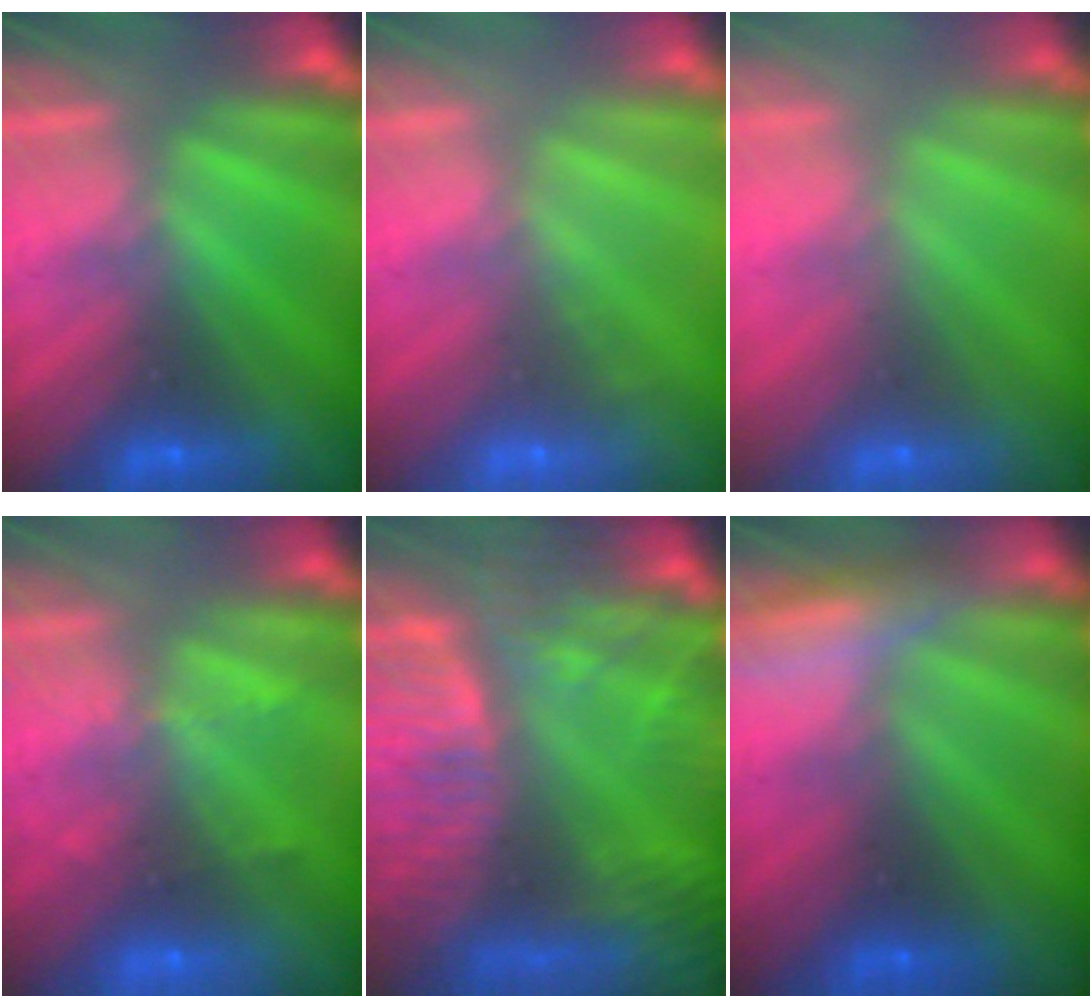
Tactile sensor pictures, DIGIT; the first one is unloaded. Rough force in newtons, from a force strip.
{"total": 1.7}
{"total": 2.2}
{"total": 2.3}
{"total": 8.9}
{"total": 2.8}